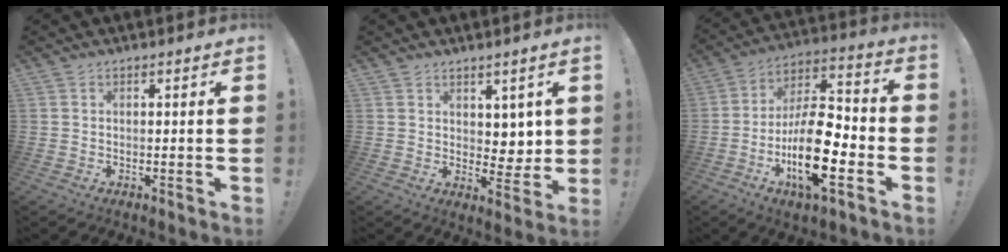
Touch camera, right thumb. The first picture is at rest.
{"total": 5.9, "force": [3.1, 4.6, 2.0], "torque": [-0.013, -0.032, 0.062]}
{"total": 19.8, "force": [-7.2, 7.7, 16.8], "torque": [-0.315, 0.035, -0.111]}